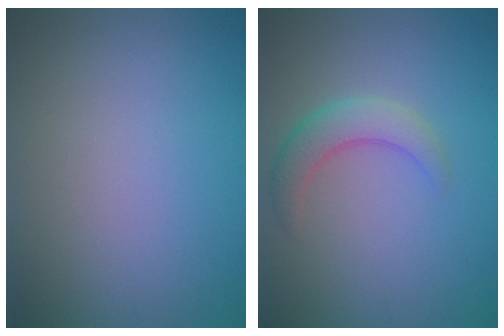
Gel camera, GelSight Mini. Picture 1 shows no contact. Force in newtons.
{"total": 2.9, "press": 2.9, "slide": 0.1}